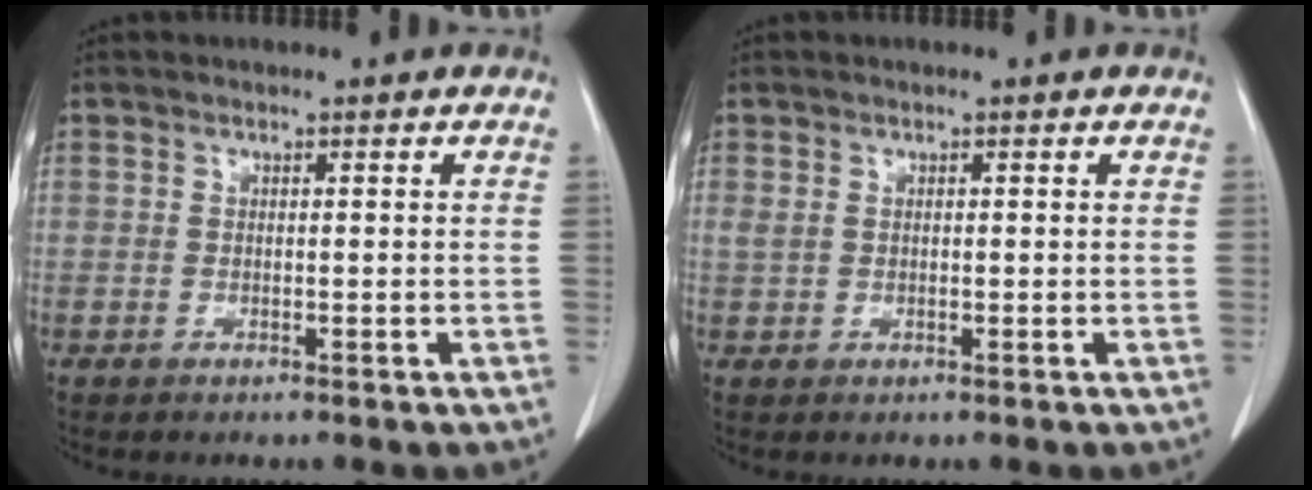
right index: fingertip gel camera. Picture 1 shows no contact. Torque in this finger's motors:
{"motor_torque": [0.09, 0.14, 0.02, 0.00]}